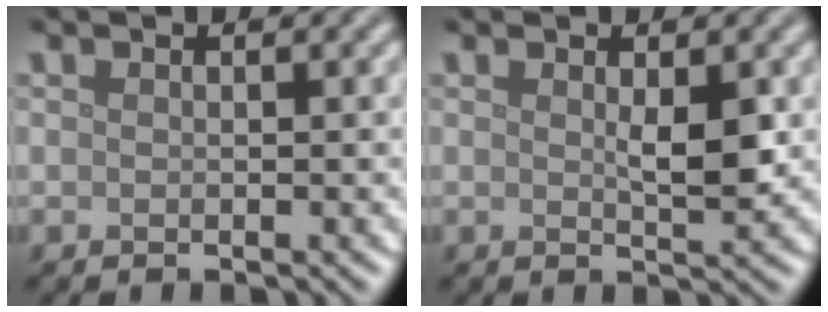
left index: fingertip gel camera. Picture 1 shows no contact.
{"total": 2.2, "force": [0.4, 0.6, 2.1], "torque": [-0.038, -0.004, 0.010]}